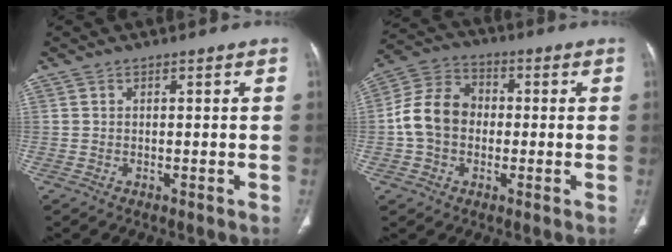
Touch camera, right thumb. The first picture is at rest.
{"total": 12.1, "force": [-0.4, 9.6, 7.3], "torque": [-0.126, 0.034, -0.016]}